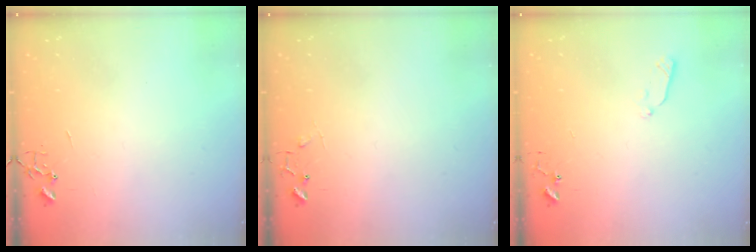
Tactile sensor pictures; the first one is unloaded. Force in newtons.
{"total": 5.7, "press": 5.7, "slide": 0.2}
{"total": 5.6, "press": 5.6, "slide": 0.8}